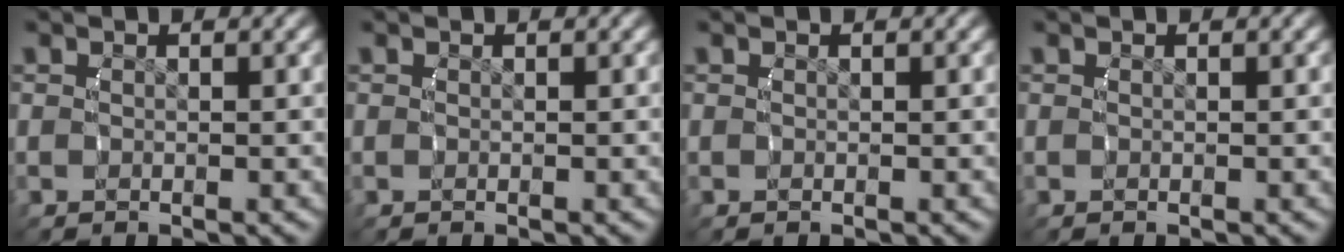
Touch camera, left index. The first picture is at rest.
{"total": 0.0}
{"total": 0.0}
{"total": 0.0}